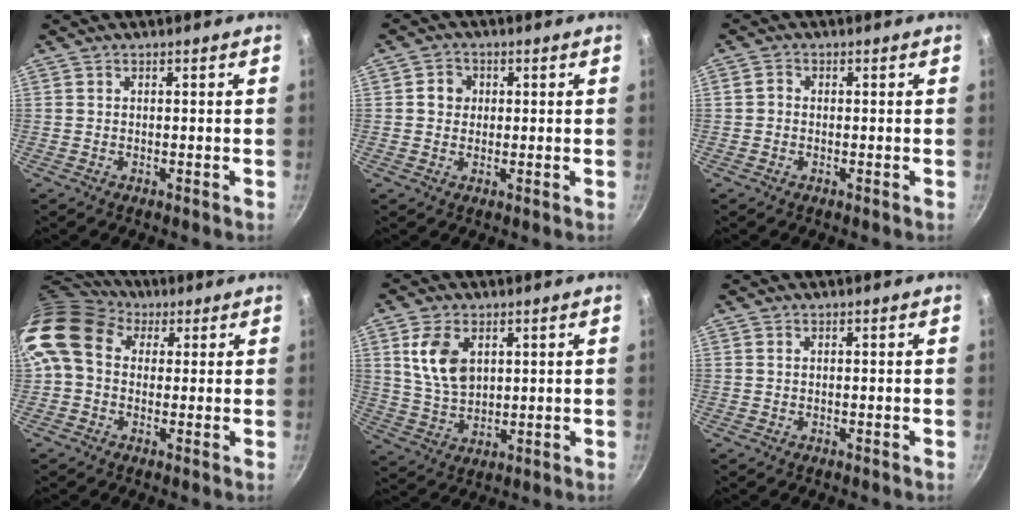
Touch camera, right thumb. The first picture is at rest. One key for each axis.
{"total": 3.5, "fx": 0.5, "fy": 3.3, "fz": 1.3, "tx": 0.000, "ty": 0.006, "tz": 0.002}
{"total": 1.5, "fx": -0.3, "fy": 1.3, "fz": 0.7, "tx": -0.011, "ty": 0.007, "tz": -0.008}
{"total": 13.5, "fx": 3.9, "fy": 10.3, "fz": 7.8, "tx": -0.145, "ty": 0.020, "tz": 0.050}
{"total": 9.4, "fx": 3.1, "fy": 6.0, "fz": 6.5, "tx": -0.113, "ty": -0.020, "tz": 0.067}
{"total": 0.0}